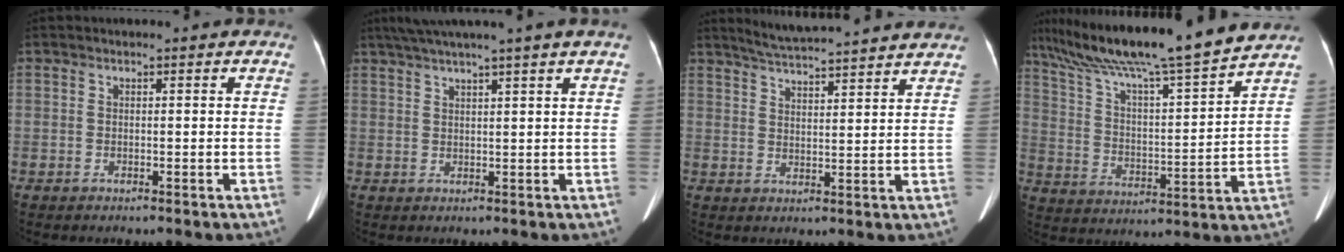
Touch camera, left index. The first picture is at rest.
{"total": 7.4, "force": [5.8, -1.7, 4.3], "torque": [-0.062, 0.026, 0.086]}
{"total": 14.9, "force": [13.8, 0.4, 5.7], "torque": [-0.100, 0.020, 0.189]}
{"total": 20.6, "force": [17.6, -0.4, 10.7], "torque": [-0.189, 0.008, 0.283]}